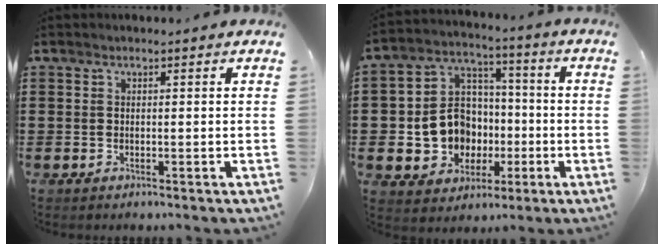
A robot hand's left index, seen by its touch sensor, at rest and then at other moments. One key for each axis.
{"total": 10.1, "fx": -1.9, "fy": 9.1, "fz": 3.9, "tx": -0.114, "ty": 0.013, "tz": -0.031}